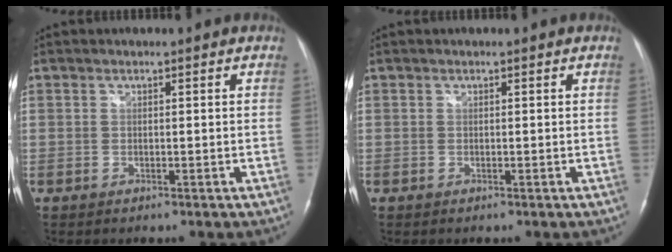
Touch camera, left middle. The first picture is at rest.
{"total": 0.0}